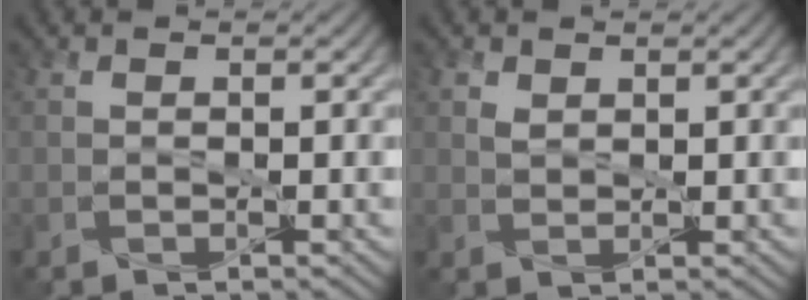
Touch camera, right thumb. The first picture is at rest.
{"total": 1.3, "force": [0.7, 0.9, 0.6], "torque": [-0.019, 0.001, 0.014]}